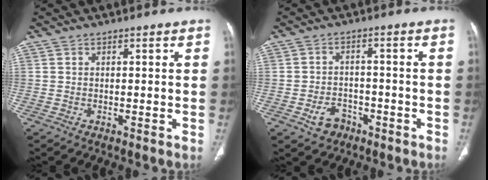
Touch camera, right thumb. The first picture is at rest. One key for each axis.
{"total": 4.8, "fx": -2.6, "fy": 3.6, "fz": 2.0, "tx": -0.021, "ty": 0.026, "tz": -0.035}